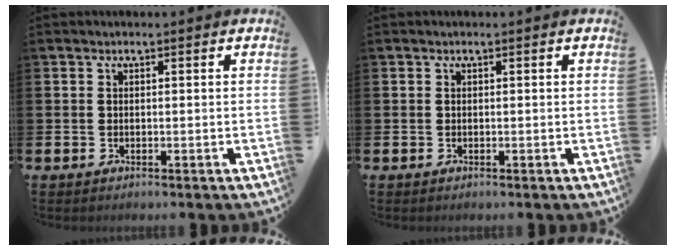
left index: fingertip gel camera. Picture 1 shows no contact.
{"total": 0.0}